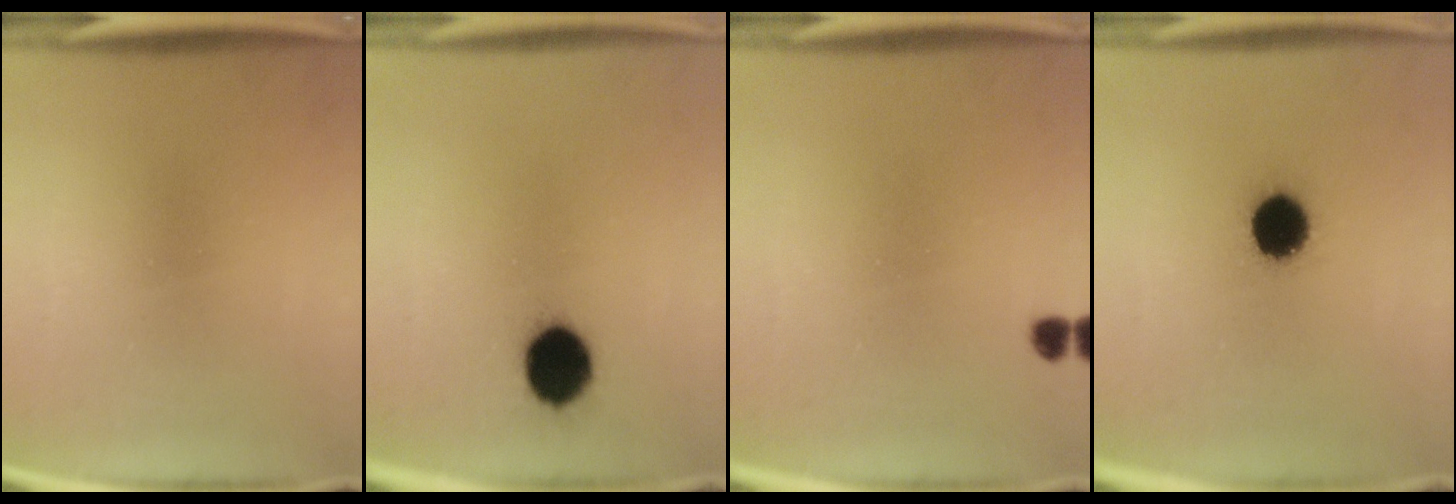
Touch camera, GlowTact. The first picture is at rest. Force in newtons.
{"total": 9.4}
{"total": 1.8}
{"total": 10.5}